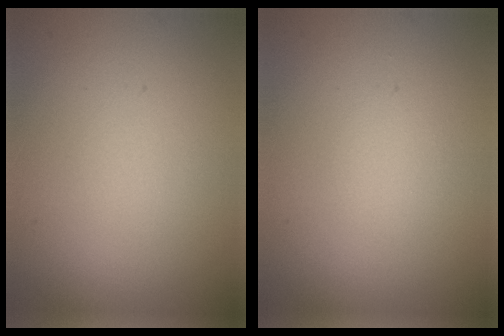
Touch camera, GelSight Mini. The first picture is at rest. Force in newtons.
{"total": 0.6, "press": 0.6, "slide": 0.0}